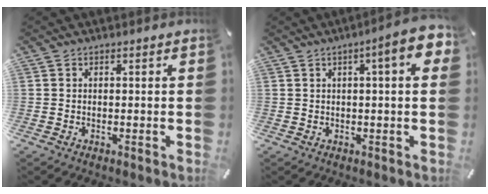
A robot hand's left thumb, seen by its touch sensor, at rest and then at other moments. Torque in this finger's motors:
{"motor_torque": [0.43, 0.46, 0.53, 0.22, 0.09]}